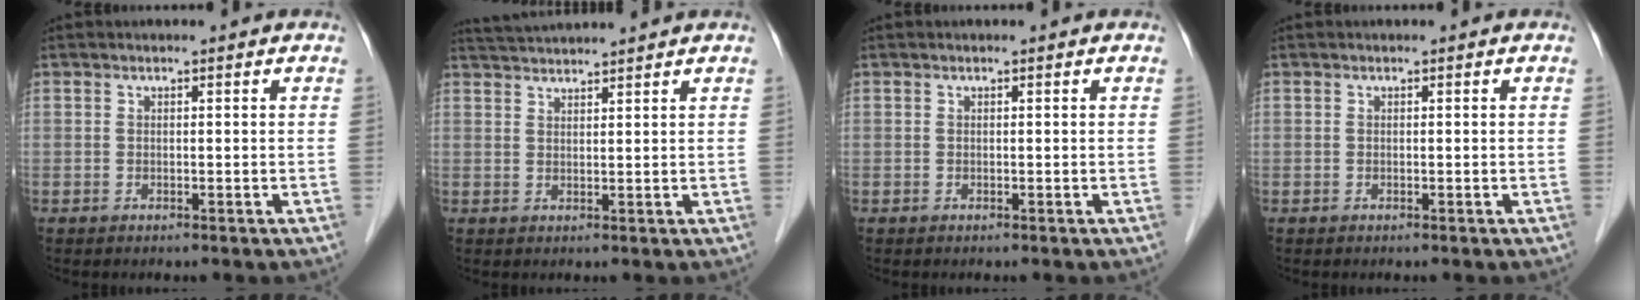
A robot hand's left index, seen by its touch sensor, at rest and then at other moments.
{"total": 6.1, "force": [5.8, -1.0, 1.7], "torque": [-0.032, 0.030, 0.096]}
{"total": 0.0}
{"total": 0.0}